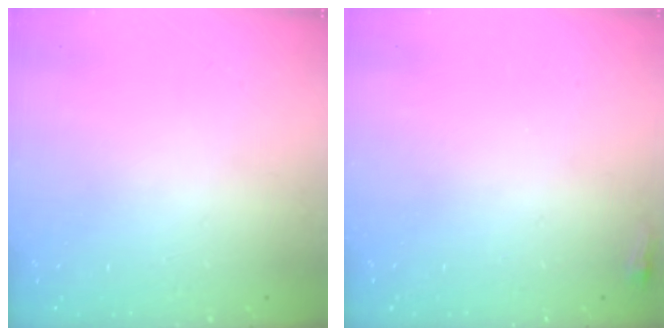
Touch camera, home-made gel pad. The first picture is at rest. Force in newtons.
{"total": 2.9, "press": 2.6, "slide": 1.1}